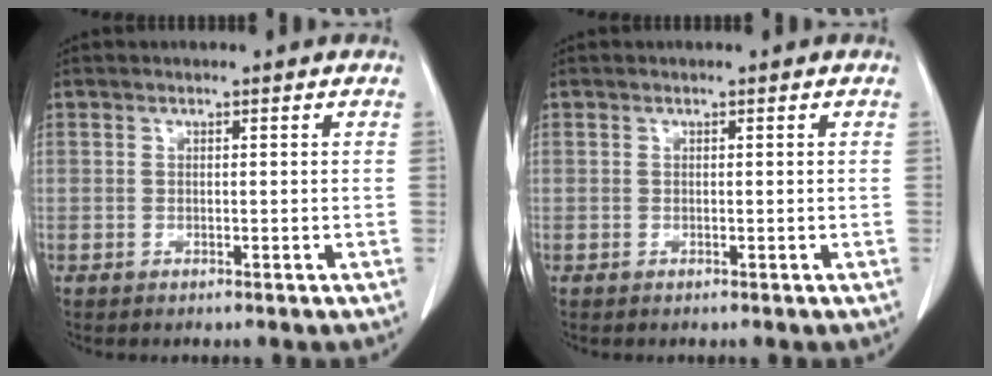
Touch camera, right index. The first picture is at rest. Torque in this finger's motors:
{"motor_torque": [0.00, 0.00, 0.00, 0.00]}